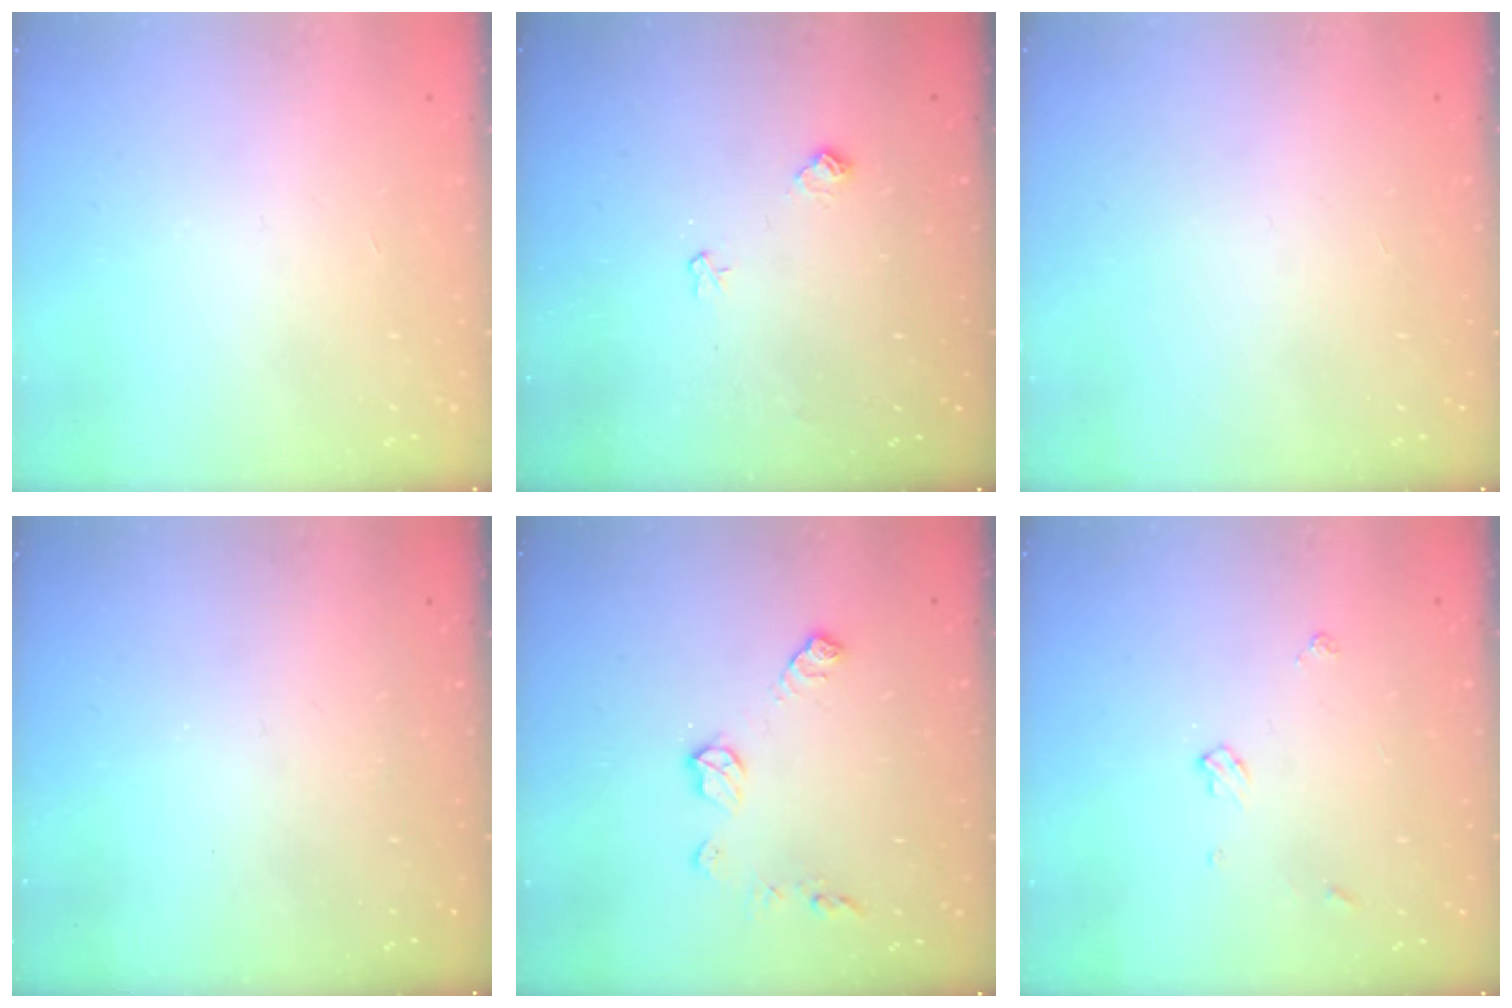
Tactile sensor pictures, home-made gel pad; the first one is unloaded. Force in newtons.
{"total": 6.2, "press": 6.2, "slide": 0.7}
{"total": 0.0}
{"total": 0.0}
{"total": 8.4, "press": 8.4, "slide": 0.3}
{"total": 4.5, "press": 4.5, "slide": 0.5}